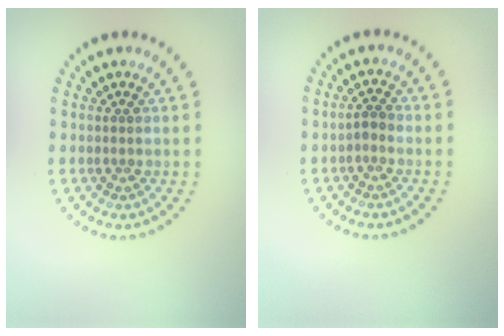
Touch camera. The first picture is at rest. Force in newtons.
{"total": 1.0, "press": 0.9, "slide": 0.5}